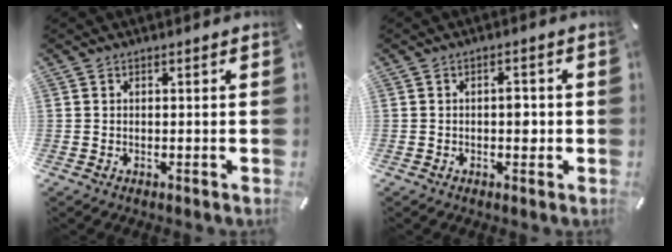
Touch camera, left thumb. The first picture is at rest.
{"total": 3.1, "force": [-0.2, 1.8, 2.4], "torque": [-0.030, -0.001, -0.008]}